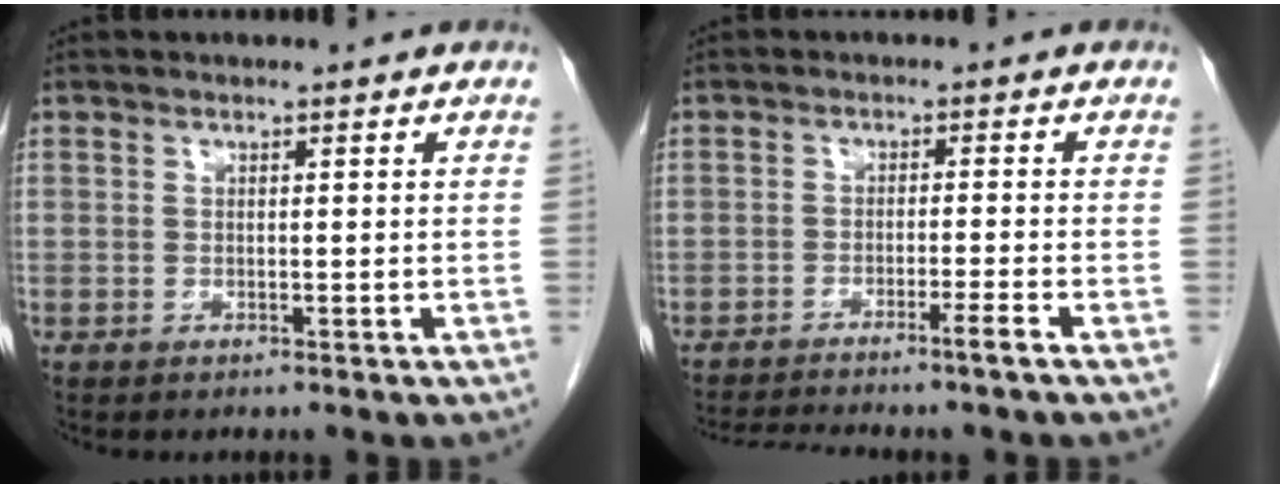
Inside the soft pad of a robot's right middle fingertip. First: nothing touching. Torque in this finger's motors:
{"motor_torque": [0.41, -0.32, 0.02, 0.02]}